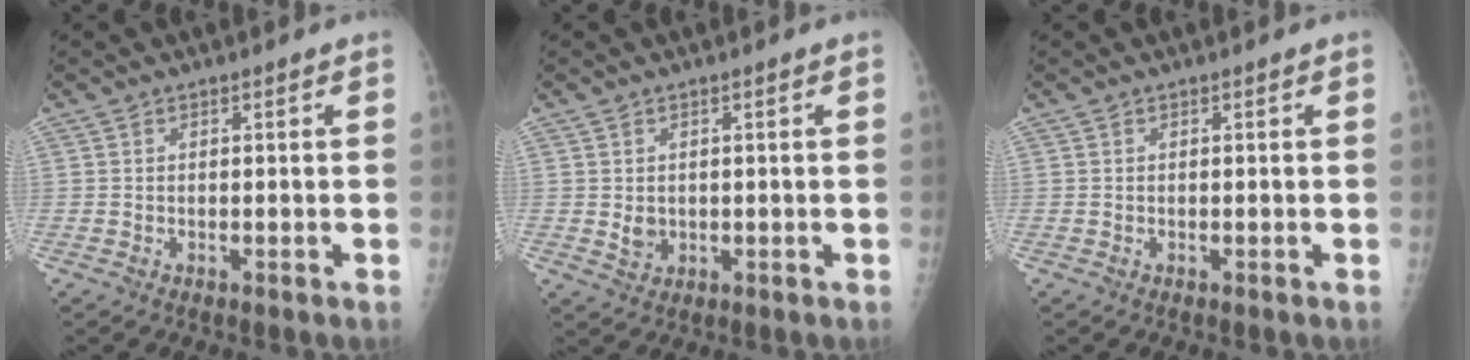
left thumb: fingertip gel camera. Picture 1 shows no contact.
{"total": 2.5, "force": [0.2, 2.1, 1.3], "torque": [-0.015, -0.004, 0.012]}
{"total": 0.0}